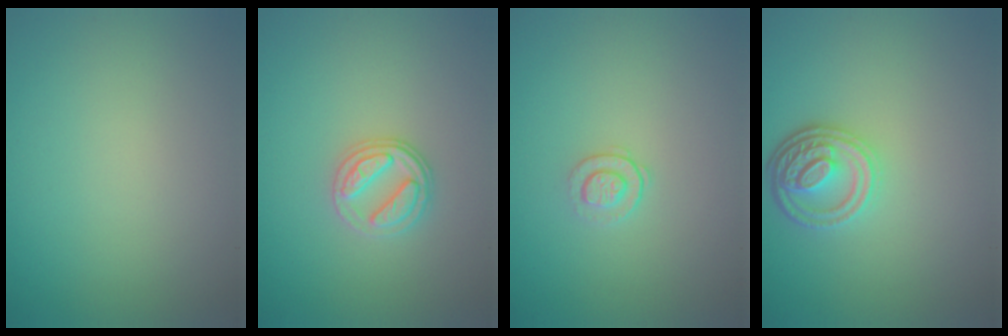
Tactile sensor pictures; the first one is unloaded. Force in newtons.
{"total": 2.7, "press": 2.6, "slide": 0.5}
{"total": 1.2, "press": 0.9, "slide": 0.8}
{"total": 3.9, "press": 3.1, "slide": 2.4}